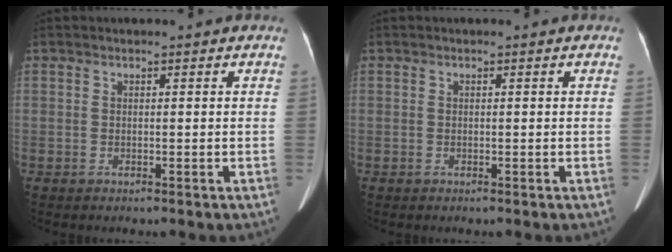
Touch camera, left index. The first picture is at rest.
{"total": 0.0}